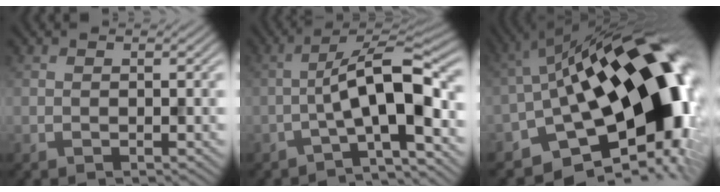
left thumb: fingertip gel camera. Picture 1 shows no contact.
{"total": 9.4, "force": [-2.8, 2.2, 8.7], "torque": [-0.132, 0.025, -0.059]}
{"total": 20.1, "force": [-4.7, 10.9, 16.2], "torque": [-0.231, -0.018, -0.079]}